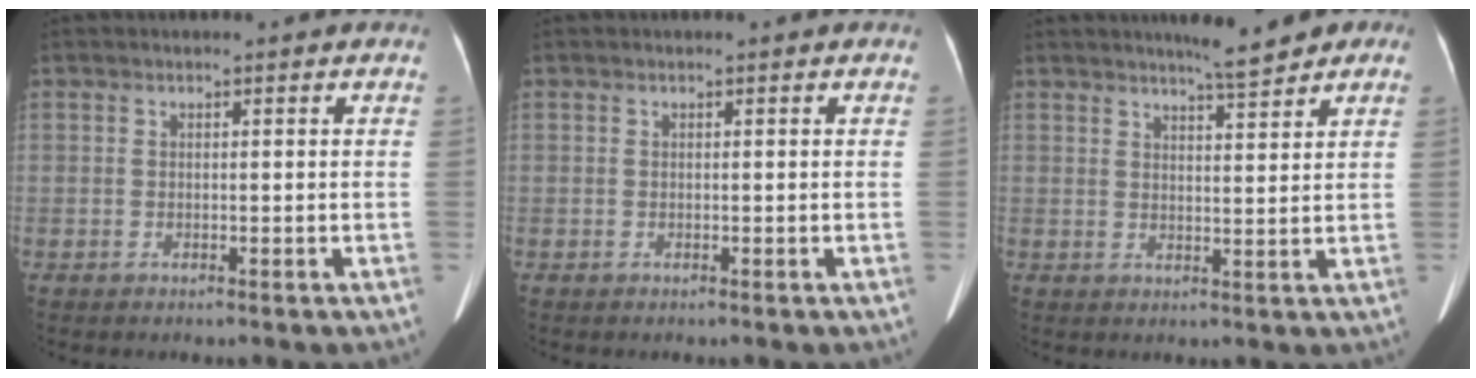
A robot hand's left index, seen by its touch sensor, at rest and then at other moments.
{"total": 0.0}
{"total": 5.0, "force": [4.2, 0.6, 2.7], "torque": [-0.037, 0.004, 0.057]}